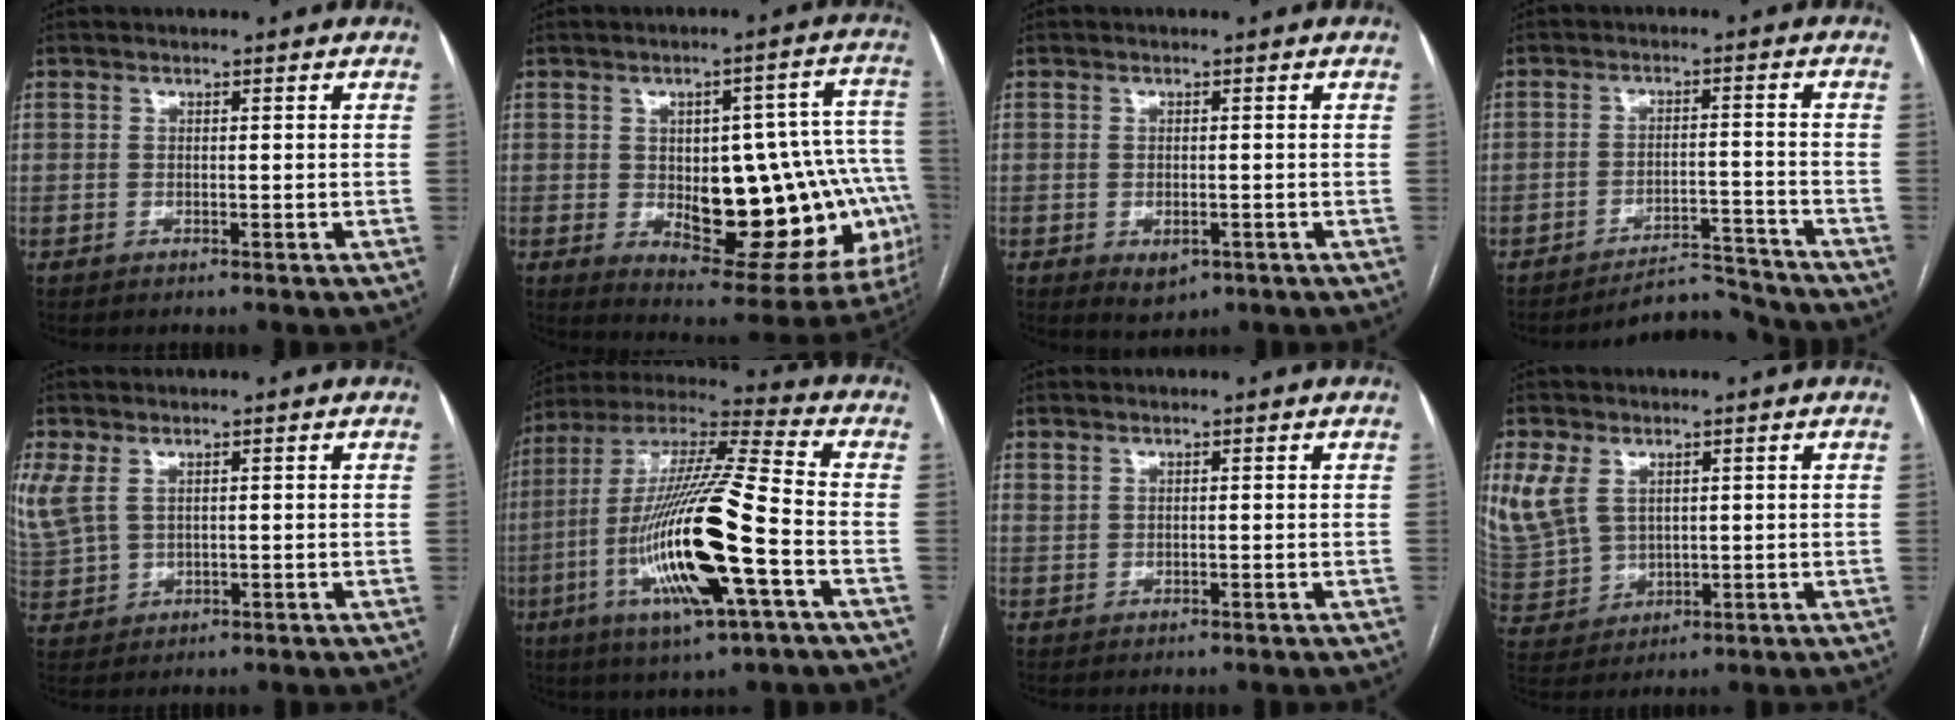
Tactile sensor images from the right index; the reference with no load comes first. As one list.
[{"total": 23.2, "force": [-3.2, 9.8, 20.8], "torque": [-0.181, 0.034, -0.013]}, {"total": 2.8, "force": [-1.1, 1.8, 1.8], "torque": [-0.022, -0.002, -0.004]}, {"total": 5.7, "force": [-5.6, 0.7, -0.7], "torque": [0.021, 0.027, -0.086]}, {"total": 7.9, "force": [3.0, 5.2, 5.1], "torque": [-0.153, 0.012, 0.076]}, {"total": 21.6, "force": [-5.9, 2.0, 20.7], "torque": [-0.429, -0.024, -0.108]}, {"total": 0.7, "force": [0.6, 0.3, 0.2], "torque": [-0.002, 0.006, 0.014]}, {"total": 10.6, "force": [4.2, 7.7, 6.0], "torque": [-0.159, 0.008, 0.106]}]